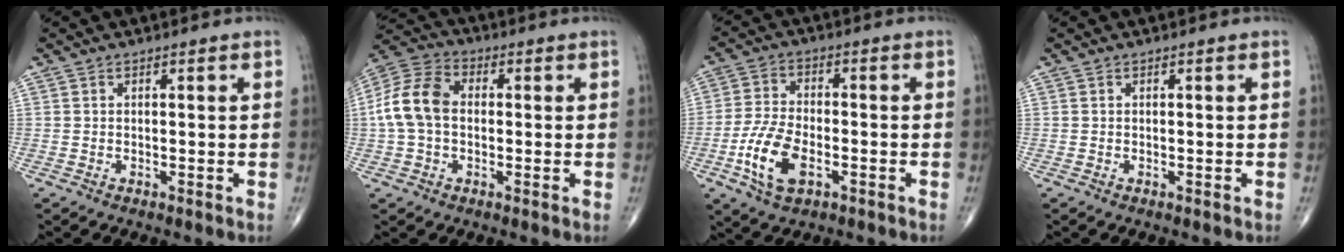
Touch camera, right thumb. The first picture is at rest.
{"total": 10.8, "force": [0.0, 7.5, 7.7], "torque": [-0.156, 0.033, -0.009]}
{"total": 10.1, "force": [-3.7, 5.2, 7.9], "torque": [-0.162, 0.011, -0.068]}
{"total": 0.0}